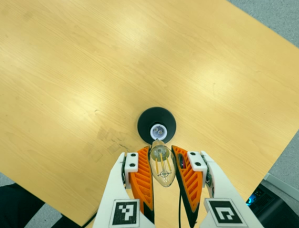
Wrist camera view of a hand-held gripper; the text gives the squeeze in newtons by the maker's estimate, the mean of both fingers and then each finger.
{"total": 18.0, "left": 19.3, "right": 16.6}